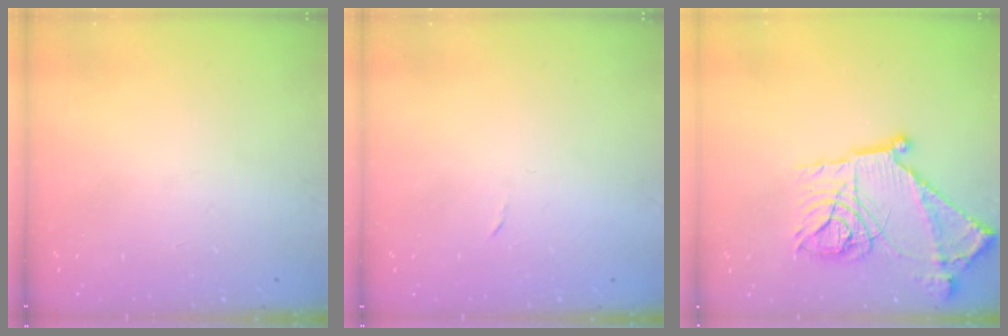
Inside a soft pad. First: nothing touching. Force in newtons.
{"total": 2.3, "press": 2.3, "slide": 0.4}
{"total": 22.2, "press": 22.1, "slide": 2.3}